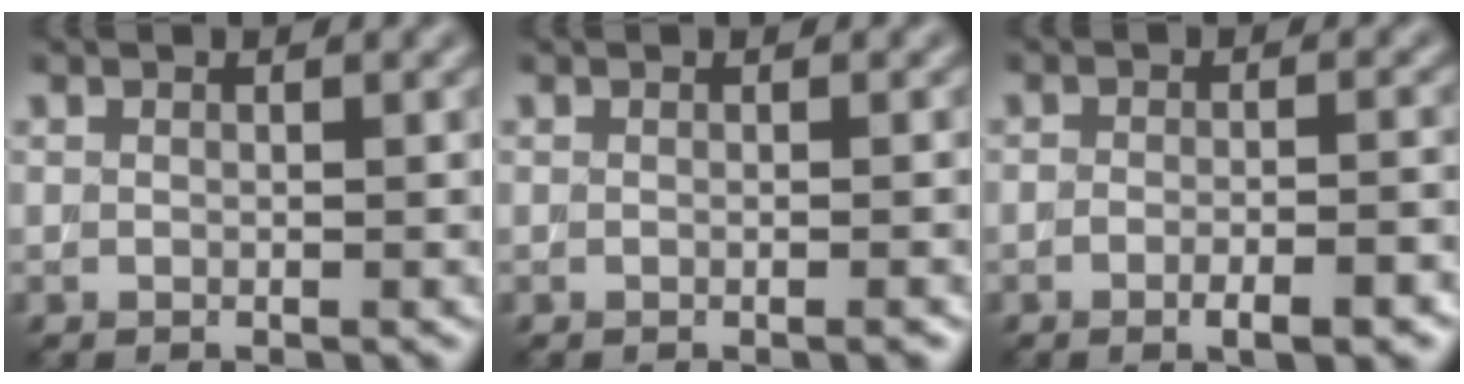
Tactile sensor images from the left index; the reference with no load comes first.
{"total": 1.8, "force": [-0.1, 0.9, 1.6], "torque": [0.000, 0.001, -0.008]}
{"total": 3.8, "force": [-2.0, 1.0, 3.0], "torque": [-0.049, 0.003, -0.028]}